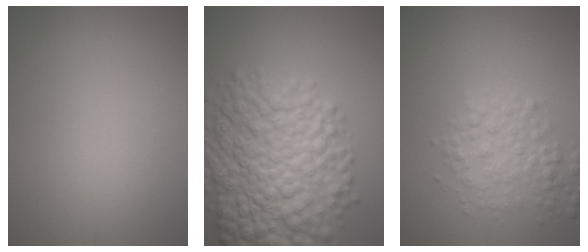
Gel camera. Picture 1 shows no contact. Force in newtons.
{"total": 10.6, "press": 10.6, "slide": 0.2}
{"total": 3.1, "press": 3.1, "slide": 0.1}